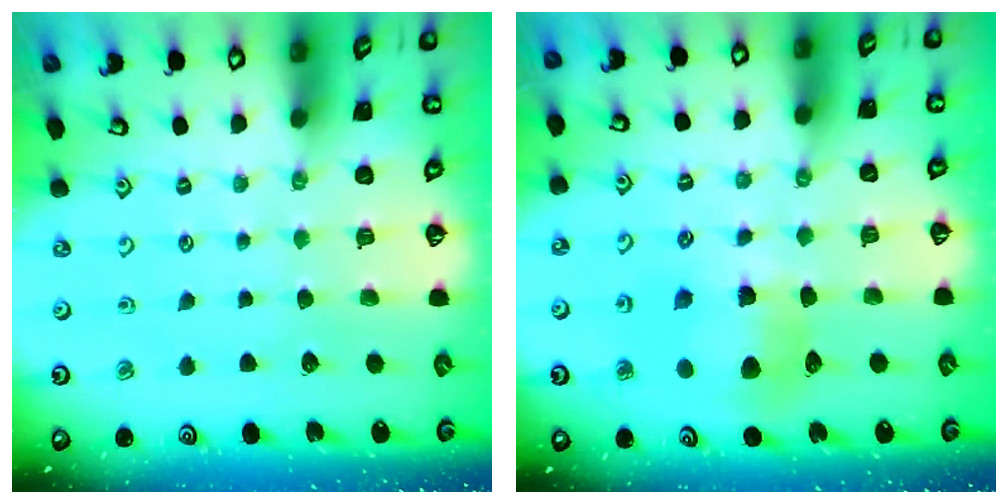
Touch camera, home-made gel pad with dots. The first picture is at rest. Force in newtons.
{"total": 9.2, "press": 9.1, "slide": 1.0}